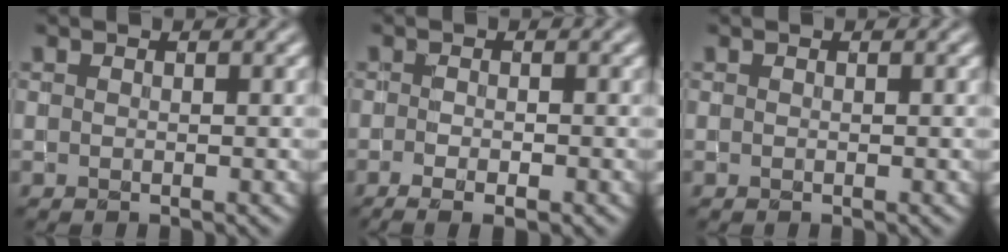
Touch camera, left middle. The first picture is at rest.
{"total": 2.4, "force": [-1.1, 0.8, 2.0], "torque": [-0.035, -0.009, -0.014]}
{"total": 0.0}